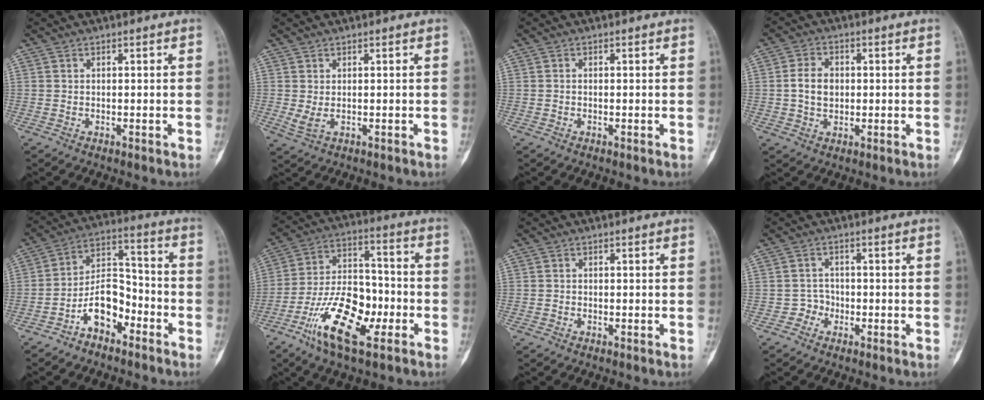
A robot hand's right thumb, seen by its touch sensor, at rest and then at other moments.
{"total": 2.3, "force": [-0.1, 1.0, 2.1], "torque": [-0.048, 0.002, 0.007]}
{"total": 0.0}
{"total": 5.7, "force": [0.2, 4.2, 3.8], "torque": [-0.059, 0.006, 0.002]}
{"total": 10.4, "force": [-5.9, 5.7, 6.4], "torque": [-0.102, 0.071, -0.110]}
{"total": 17.2, "force": [-7.6, 7.7, 13.4], "torque": [-0.229, 0.041, -0.136]}
{"total": 0.6, "force": [-0.3, 0.5, 0.1], "torque": [0.001, 0.004, -0.007]}
{"total": 2.4, "force": [-1.2, 2.0, 0.1], "torque": [0.011, 0.012, -0.030]}